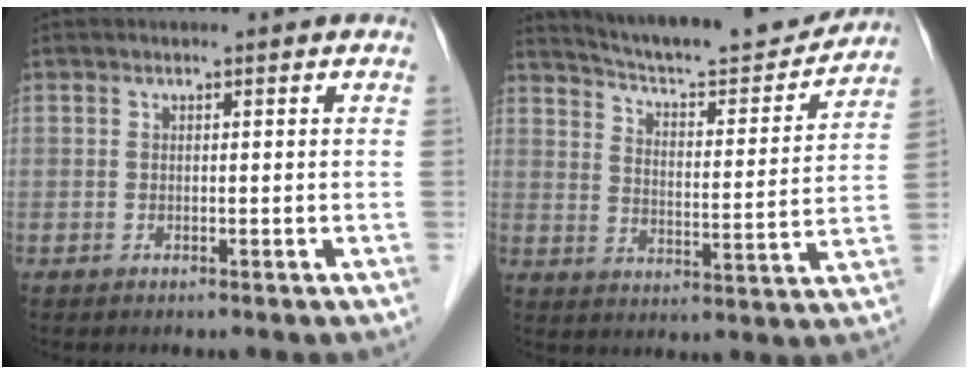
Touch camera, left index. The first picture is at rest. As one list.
[{"total": 17.9, "force": [16.9, 1.5, 5.7], "torque": [-0.091, -0.022, 0.239]}]